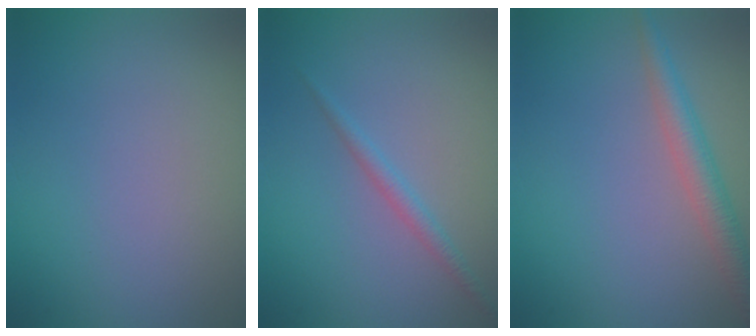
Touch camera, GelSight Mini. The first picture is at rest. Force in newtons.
{"total": 1.4, "press": 1.4, "slide": 0.1}
{"total": 2.9, "press": 2.9, "slide": 0.1}